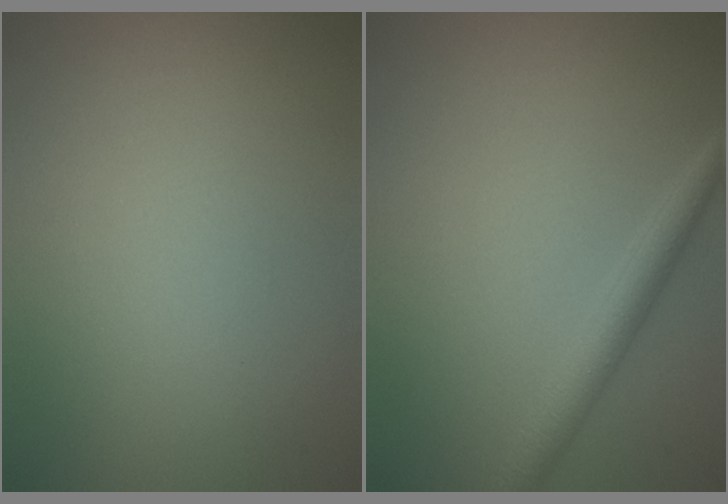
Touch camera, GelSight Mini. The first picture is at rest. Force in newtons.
{"total": 2.8, "press": 2.8, "slide": 0.2}